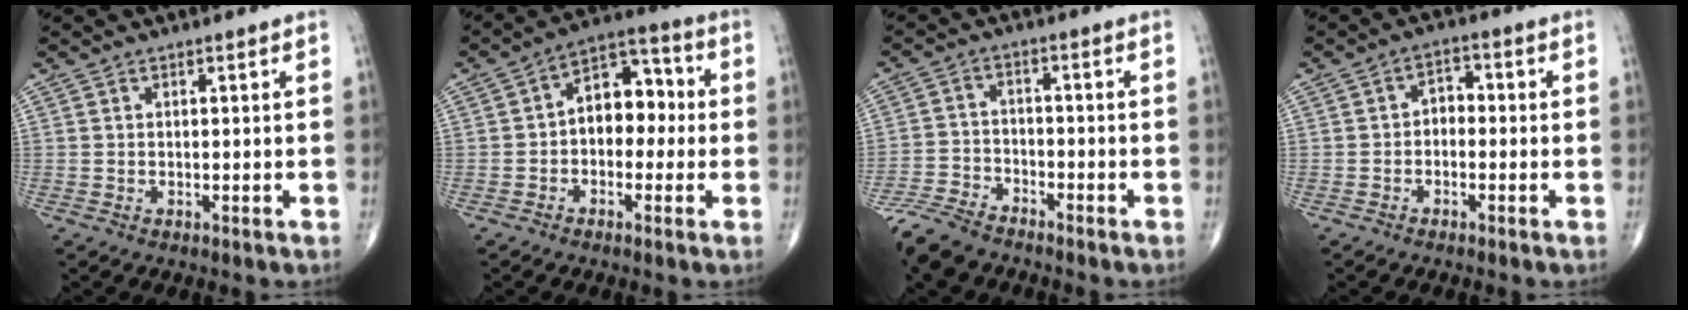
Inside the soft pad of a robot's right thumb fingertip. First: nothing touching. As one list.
[{"total": 10.0, "force": [-0.2, 6.7, 7.4], "torque": [-0.075, 0.039, -0.017]}, {"total": 8.9, "force": [-7.4, 3.5, 3.3], "torque": [-0.067, 0.014, -0.144]}, {"total": 3.3, "force": [-0.7, 2.4, 2.2], "torque": [-0.018, 0.020, -0.025]}]